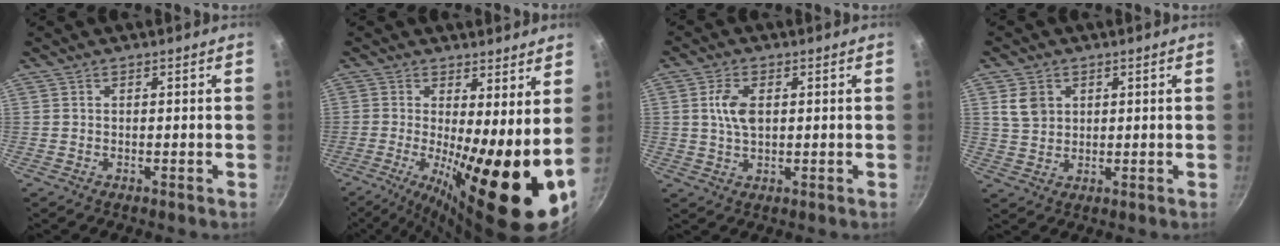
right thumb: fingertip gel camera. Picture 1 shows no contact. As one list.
[{"total": 16.5, "force": [-1.3, 4.0, 15.9], "torque": [-0.239, -0.021, -0.022]}, {"total": 5.5, "force": [0.9, 3.1, 4.4], "torque": [-0.078, 0.001, 0.018]}, {"total": 5.2, "force": [1.8, 4.1, 2.5], "torque": [-0.029, 0.000, 0.038]}]